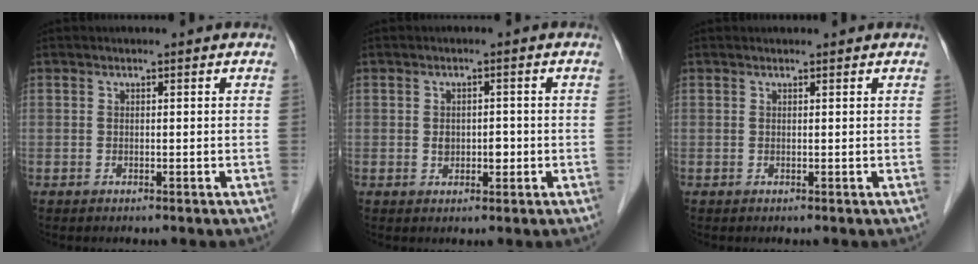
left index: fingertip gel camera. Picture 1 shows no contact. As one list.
[{"total": 2.5, "force": [-0.6, 1.7, 1.7], "torque": [-0.027, 0.001, -0.005]}, {"total": 0.9, "force": [0.9, 0.1, 0.3], "torque": [-0.009, 0.015, 0.016]}]